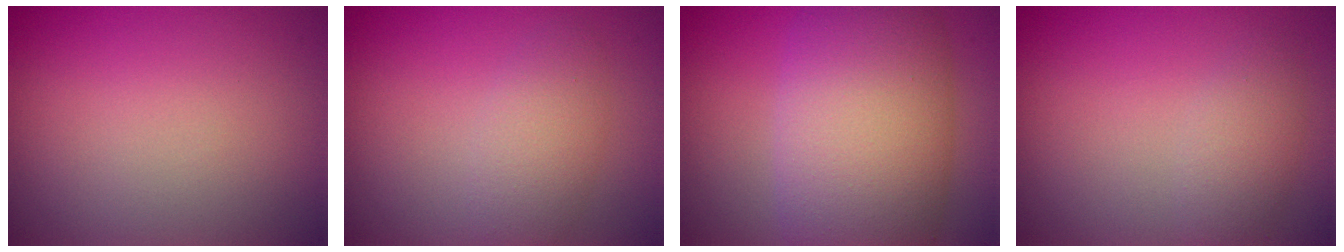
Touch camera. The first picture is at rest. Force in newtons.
{"total": 2.8, "press": 2.8, "slide": 0.1}
{"total": 11.3, "press": 11.3, "slide": 0.6}
{"total": 2.1, "press": 2.1, "slide": 0.2}